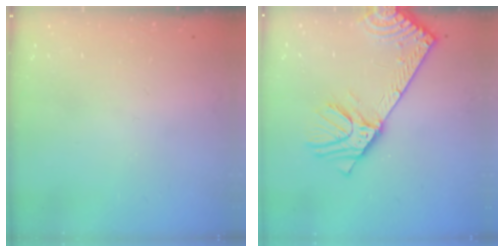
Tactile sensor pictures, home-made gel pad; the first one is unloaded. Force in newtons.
{"total": 11.6, "press": 11.3, "slide": 2.5}